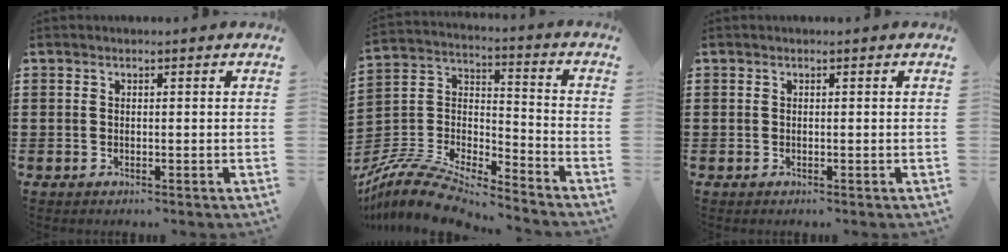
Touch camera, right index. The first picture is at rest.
{"total": 9.6, "force": [-8.8, 1.9, 3.3], "torque": [-0.077, 0.007, -0.180]}
{"total": 0.0}